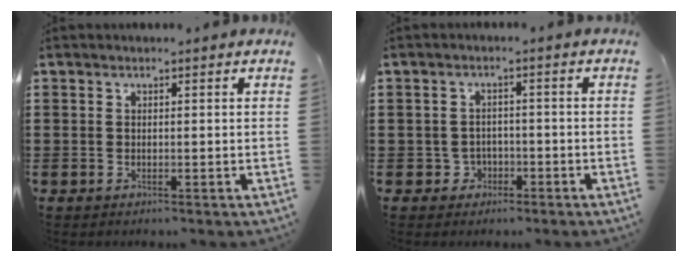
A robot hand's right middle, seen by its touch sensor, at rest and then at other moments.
{"total": 2.2, "force": [-1.3, 1.7, 0.4], "torque": [-0.017, 0.002, -0.032]}